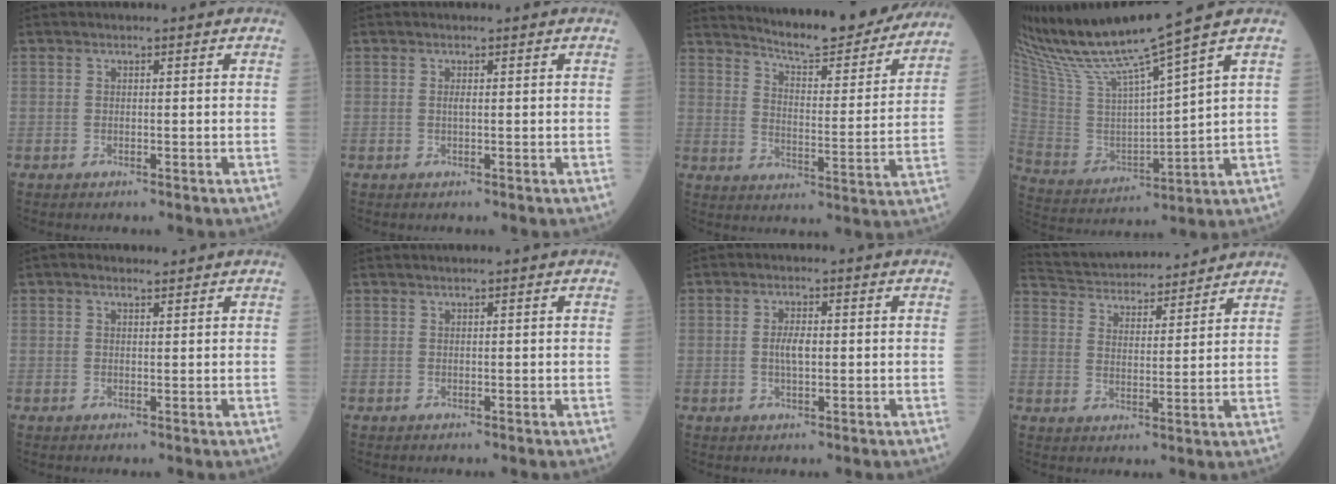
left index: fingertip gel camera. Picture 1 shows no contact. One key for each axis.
{"total": 0.6, "fx": 0.1, "fy": 0.1, "fz": 0.6, "tx": -0.015, "ty": 0.000, "tz": 0.002}
{"total": 18.9, "fx": 17.5, "fy": 1.7, "fz": 6.9, "tx": -0.099, "ty": -0.046, "tz": 0.233}
{"total": 14.7, "fx": 12.3, "fy": -2.6, "fz": 7.5, "tx": -0.155, "ty": -0.014, "tz": 0.246}
{"total": 1.5, "fx": 1.2, "fy": 0.6, "fz": 0.7, "tx": -0.021, "ty": 0.010, "tz": 0.019}
{"total": 0.7, "fx": 0.6, "fy": -0.1, "fz": 0.3, "tx": -0.009, "ty": 0.007, "tz": 0.014}
{"total": 2.9, "fx": 0.1, "fy": 1.0, "fz": 2.7, "tx": -0.056, "ty": 0.001, "tz": 0.001}
{"total": 15.5, "fx": 14.7, "fy": 2.5, "fz": 4.1, "tx": -0.074, "ty": 0.027, "tz": 0.229}